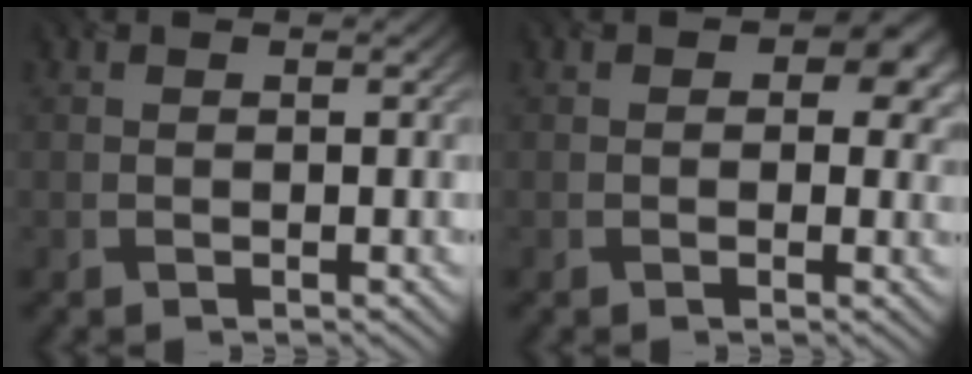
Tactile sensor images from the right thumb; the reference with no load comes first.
{"total": 4.8, "force": [1.6, 3.4, 3.0], "torque": [-0.027, -0.013, 0.010]}